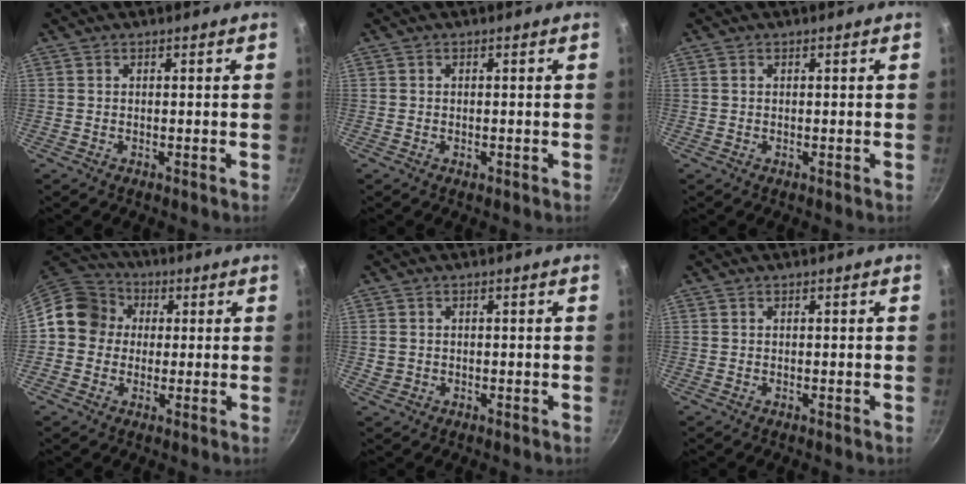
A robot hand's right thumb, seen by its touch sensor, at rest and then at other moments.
{"total": 0.6, "force": [-0.2, 0.5, 0.2], "torque": [-0.002, 0.001, -0.005]}
{"total": 0.7, "force": [0.2, 0.5, 0.4], "torque": [-0.006, 0.002, 0.003]}
{"total": 10.5, "force": [1.0, 9.6, 4.1], "torque": [-0.039, 0.023, -0.005]}
{"total": 1.8, "force": [-0.1, 1.6, 0.6], "torque": [-0.010, 0.003, 0.001]}
{"total": 0.0}